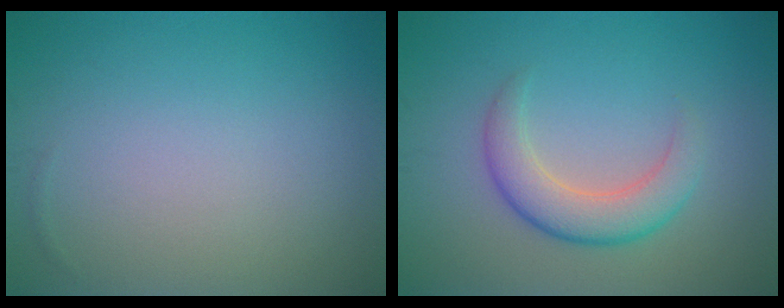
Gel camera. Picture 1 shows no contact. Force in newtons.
{"total": 4.0, "press": 4.0, "slide": 0.1}